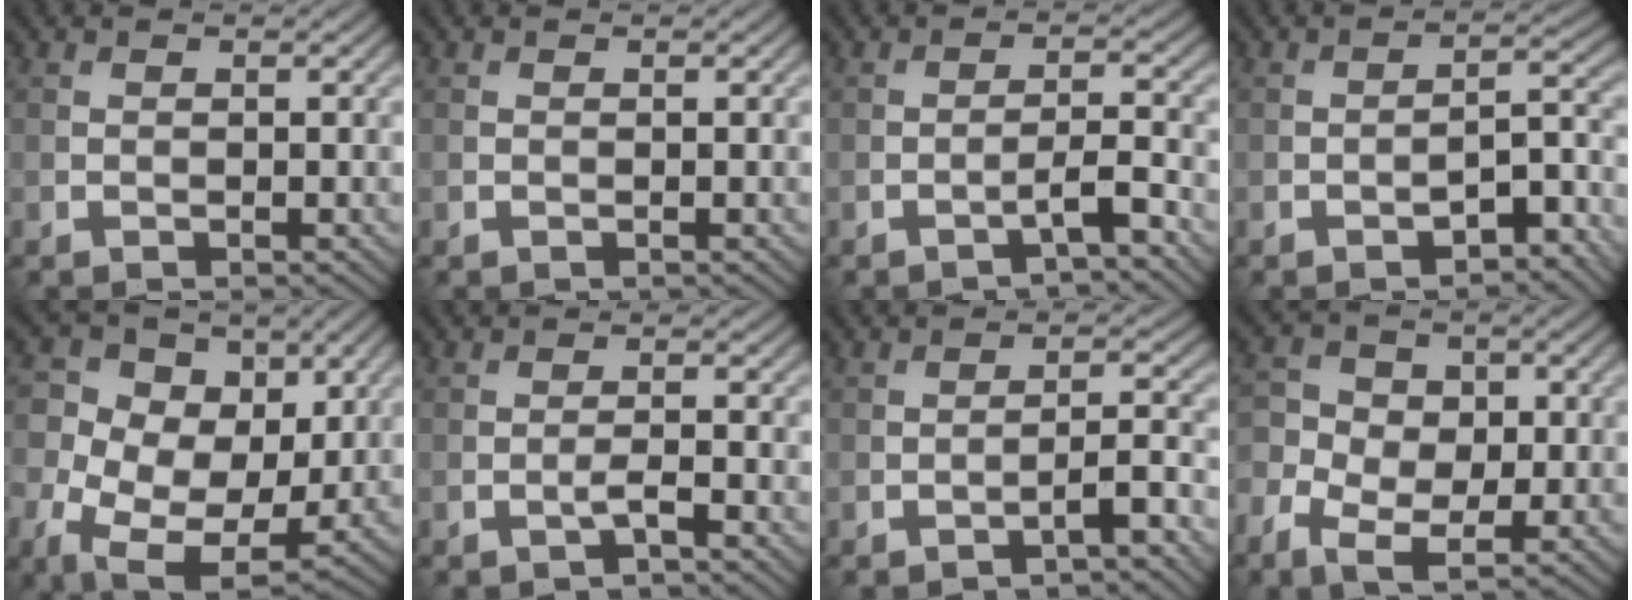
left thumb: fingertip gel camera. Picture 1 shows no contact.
{"total": 0.0}
{"total": 3.1, "force": [-2.0, 0.4, 2.3], "torque": [-0.040, 0.015, -0.042]}
{"total": 5.1, "force": [-3.2, 1.4, 3.7], "torque": [-0.054, 0.009, -0.051]}
{"total": 12.9, "force": [-0.9, 9.8, 8.4], "torque": [-0.180, -0.020, -0.001]}
{"total": 1.7, "force": [-1.0, 0.2, 1.3], "torque": [-0.024, 0.009, -0.022]}
{"total": 3.1, "force": [-2.0, 0.4, 2.3], "torque": [-0.038, 0.015, -0.041]}
{"total": 7.3, "force": [-2.5, 5.3, 4.4], "torque": [-0.097, -0.009, -0.047]}